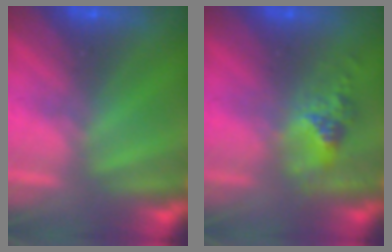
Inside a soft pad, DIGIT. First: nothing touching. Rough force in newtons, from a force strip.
{"total": 2.5}